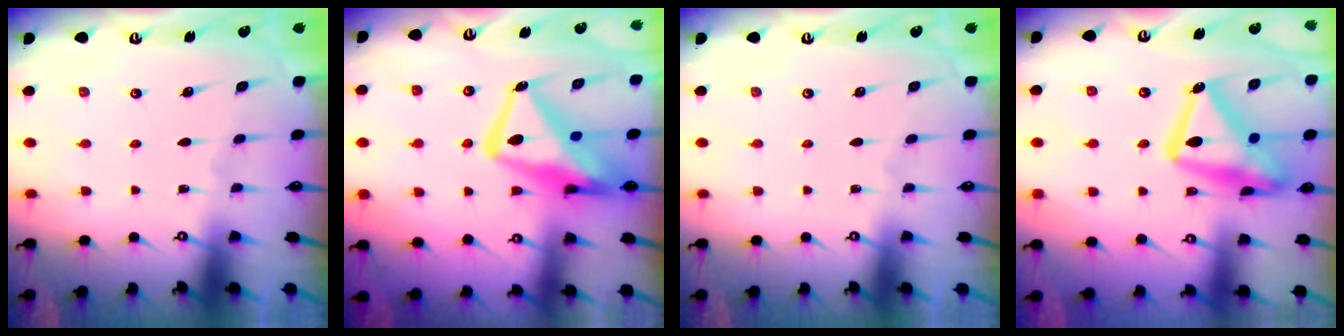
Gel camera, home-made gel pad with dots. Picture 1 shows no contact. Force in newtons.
{"total": 17.2, "press": 17.2, "slide": 1.6}
{"total": 0.0}
{"total": 22.2, "press": 22.2, "slide": 1.6}